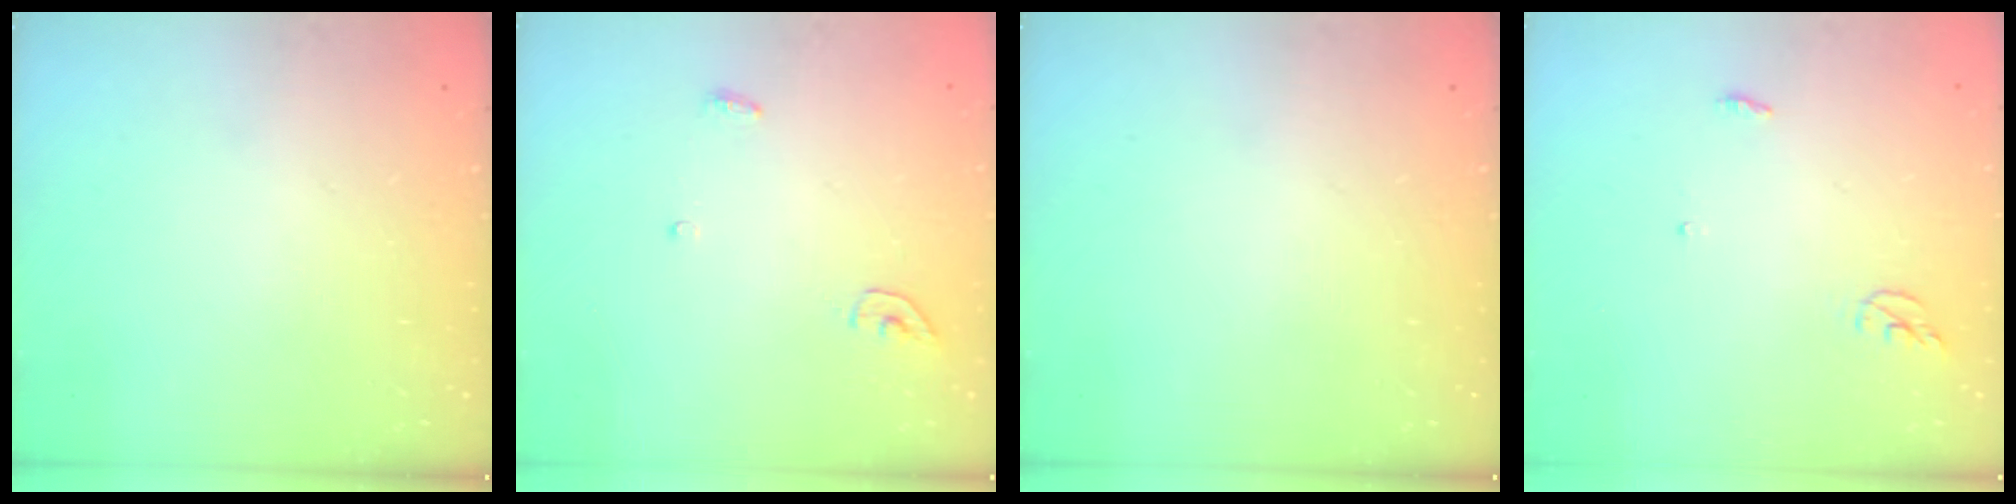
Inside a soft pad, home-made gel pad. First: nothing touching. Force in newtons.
{"total": 3.7, "press": 3.7, "slide": 0.3}
{"total": 0.0}
{"total": 4.3, "press": 4.3, "slide": 0.3}